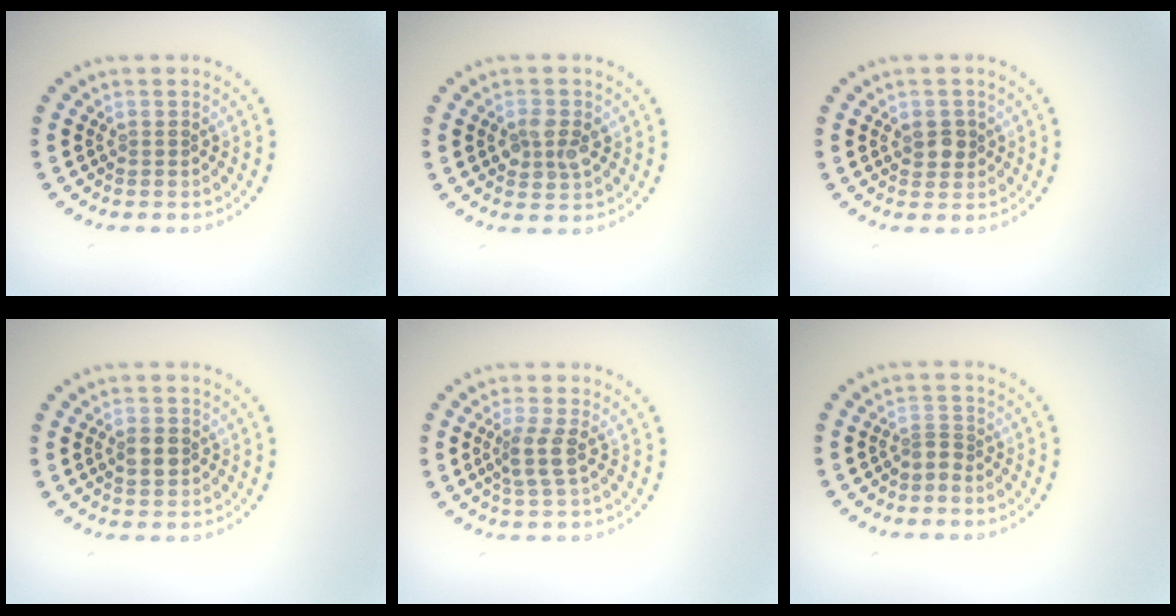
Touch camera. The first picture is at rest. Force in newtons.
{"total": 2.4, "press": 2.4, "slide": 0.0}
{"total": 1.8, "press": 1.8, "slide": 0.4}
{"total": 2.3, "press": 2.3, "slide": 0.0}
{"total": 2.2, "press": 1.7, "slide": 1.3}
{"total": 1.2, "press": 0.7, "slide": 1.0}